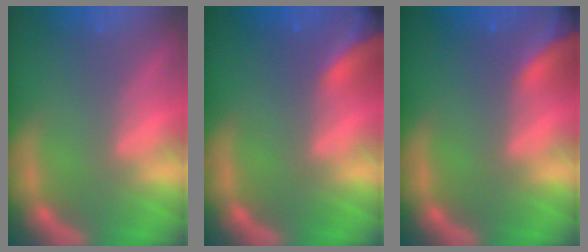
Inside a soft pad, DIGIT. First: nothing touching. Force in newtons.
{"total": 9.4}
{"total": 10.0}